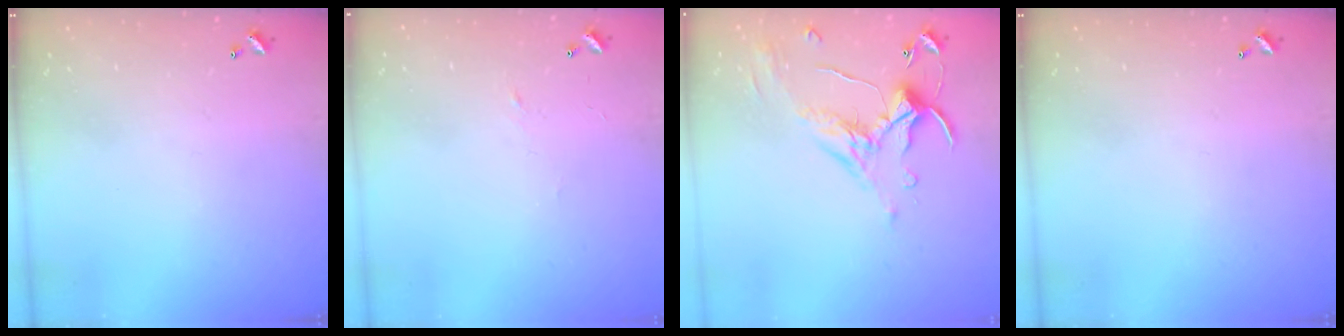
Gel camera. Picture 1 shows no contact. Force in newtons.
{"total": 2.9, "press": 2.9, "slide": 0.4}
{"total": 1.3, "press": 0.8, "slide": 1.0}
{"total": 0.0}